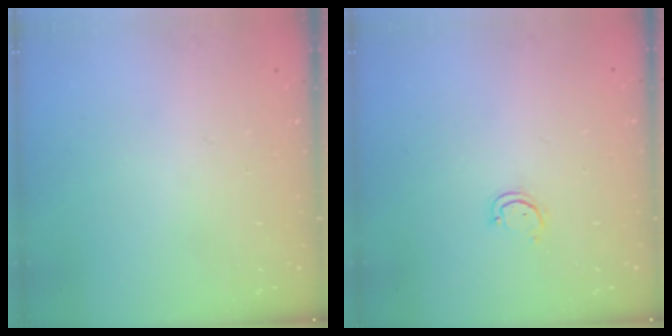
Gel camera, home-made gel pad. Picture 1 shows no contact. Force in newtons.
{"total": 2.7, "press": 2.6, "slide": 0.3}